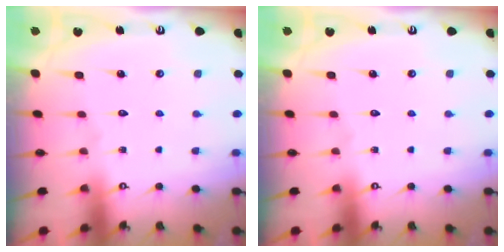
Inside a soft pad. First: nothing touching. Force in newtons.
{"total": 0.0}